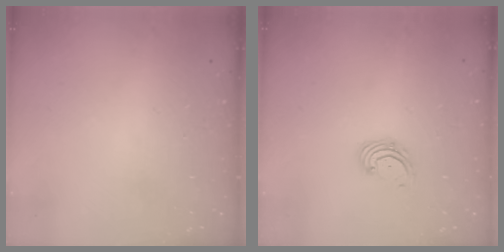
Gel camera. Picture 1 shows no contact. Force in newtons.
{"total": 2.7, "press": 2.7, "slide": 0.6}